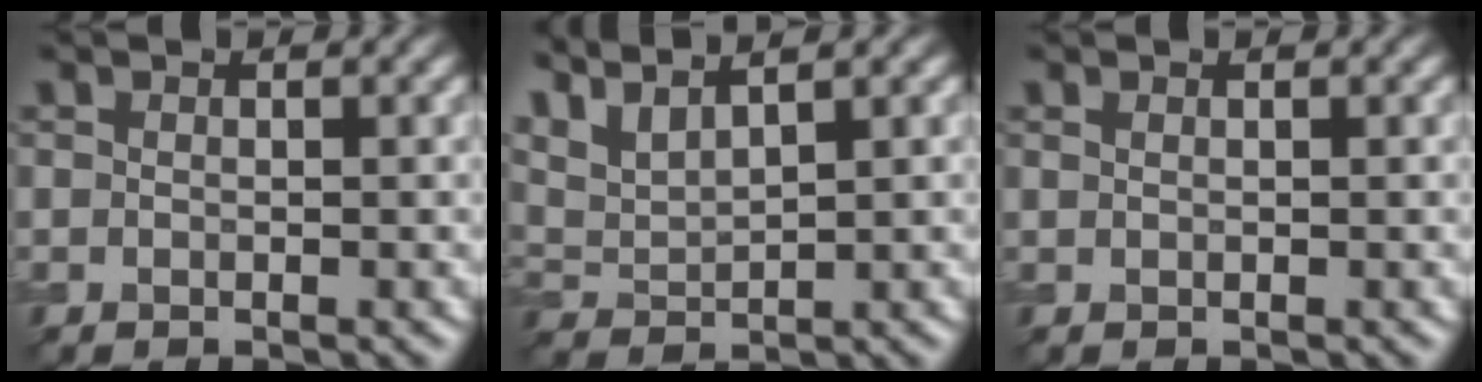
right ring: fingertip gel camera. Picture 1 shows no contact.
{"total": 4.8, "force": [3.8, 1.2, 2.6], "torque": [-0.067, 0.014, 0.076]}
{"total": 0.0}